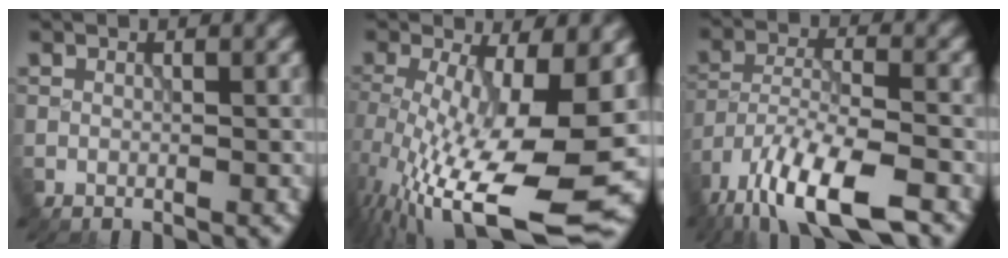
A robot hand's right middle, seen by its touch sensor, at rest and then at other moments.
{"total": 14.5, "force": [-3.3, 4.5, 13.4], "torque": [-0.238, -0.022, -0.043]}
{"total": 10.8, "force": [-7.4, 3.2, 7.1], "torque": [-0.134, -0.008, -0.137]}